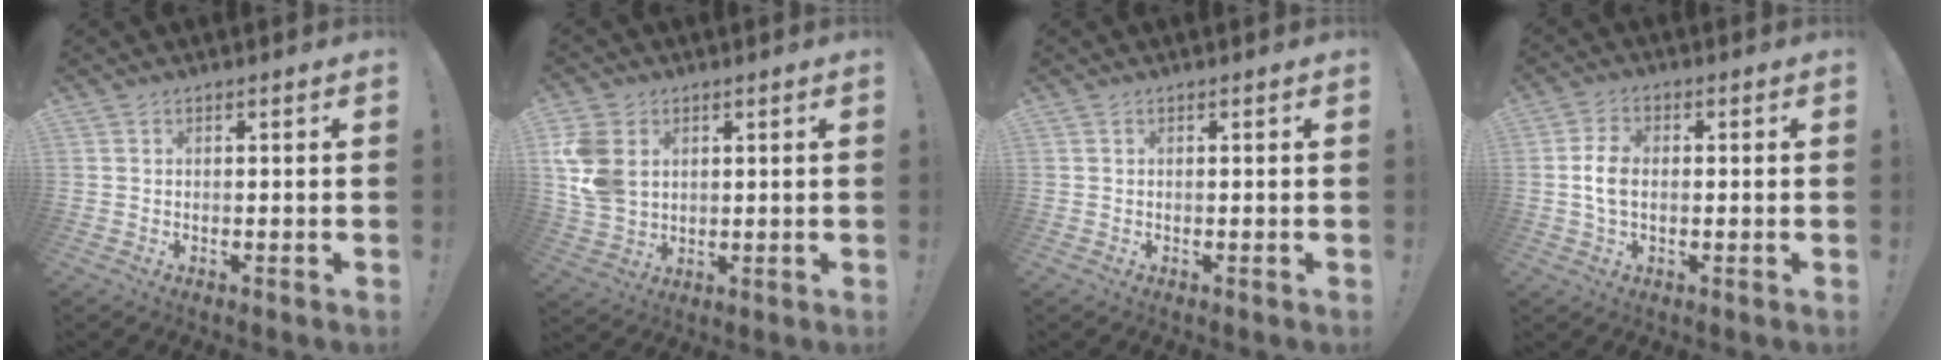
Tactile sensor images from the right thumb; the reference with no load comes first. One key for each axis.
{"total": 11.6, "fx": 3.3, "fy": 9.0, "fz": 6.6, "tx": -0.139, "ty": -0.004, "tz": 0.068}
{"total": 0.0}
{"total": 6.1, "fx": -0.5, "fy": 3.8, "fz": 4.7, "tx": -0.096, "ty": 0.006, "tz": -0.010}